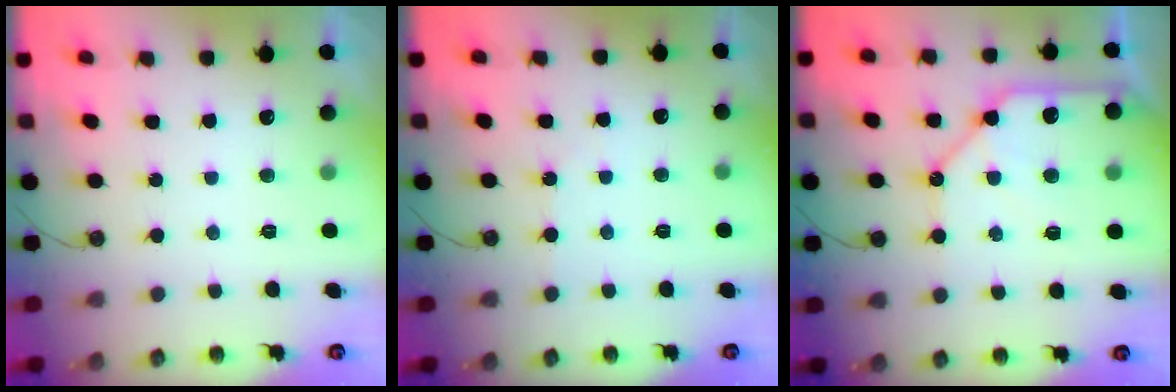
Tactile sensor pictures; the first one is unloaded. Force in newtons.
{"total": 2.6, "press": 2.6, "slide": 0.5}
{"total": 13.7, "press": 13.6, "slide": 1.7}